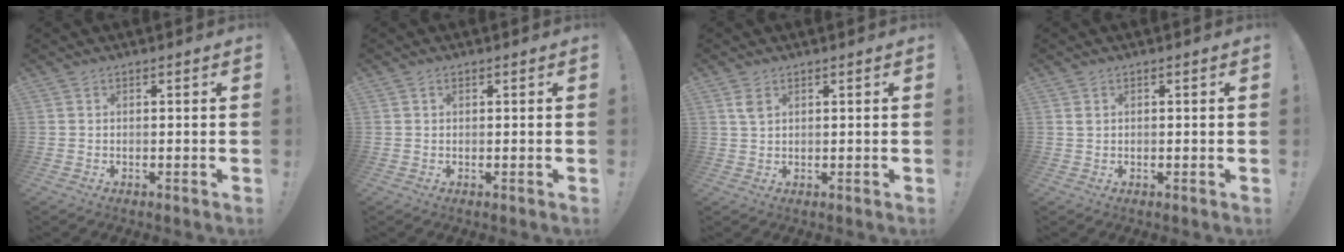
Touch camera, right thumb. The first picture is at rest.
{"total": 0.6, "force": [0.3, 0.5, 0.2], "torque": [-0.006, 0.004, 0.006]}
{"total": 3.1, "force": [1.5, 1.6, 2.2], "torque": [-0.032, -0.003, 0.025]}
{"total": 0.8, "force": [0.3, 0.5, 0.5], "torque": [-0.018, 0.007, 0.006]}